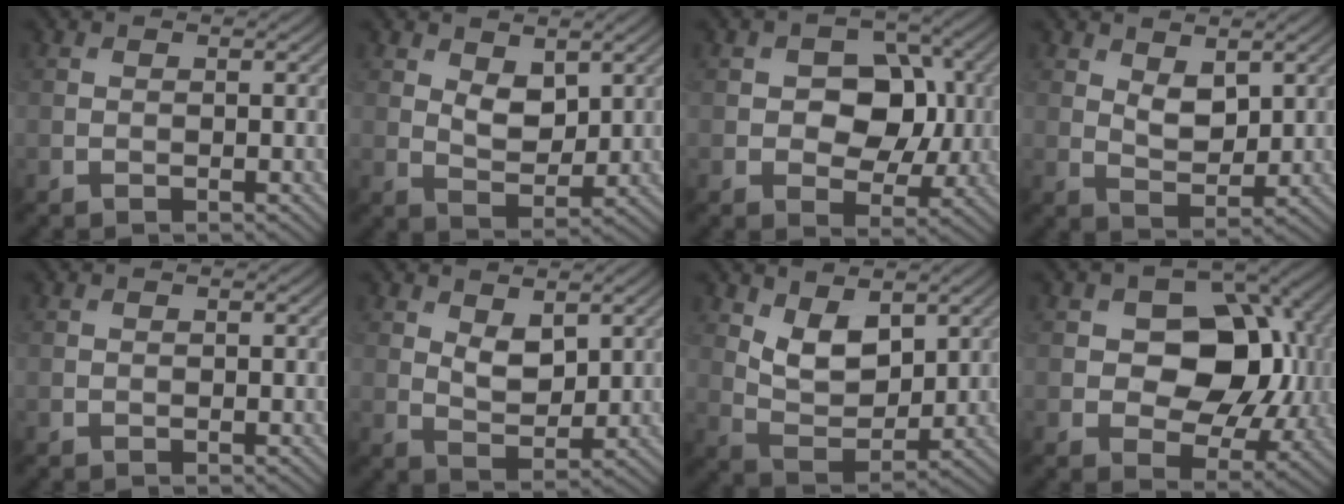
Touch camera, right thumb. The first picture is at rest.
{"total": 4.4, "force": [2.0, 2.5, 3.0], "torque": [-0.060, -0.008, 0.035]}
{"total": 7.4, "force": [0.3, 5.4, 5.0], "torque": [-0.070, 0.001, -0.006]}
{"total": 3.9, "force": [1.9, 2.0, 2.7], "torque": [-0.056, -0.007, 0.037]}
{"total": 0.0}
{"total": 4.0, "force": [2.0, 2.1, 2.8], "torque": [-0.059, -0.008, 0.039]}
{"total": 6.8, "force": [3.4, 3.6, 4.6], "torque": [-0.095, -0.017, 0.063]}
{"total": 11.8, "force": [1.1, 8.4, 8.2], "torque": [-0.115, 0.000, 0.009]}